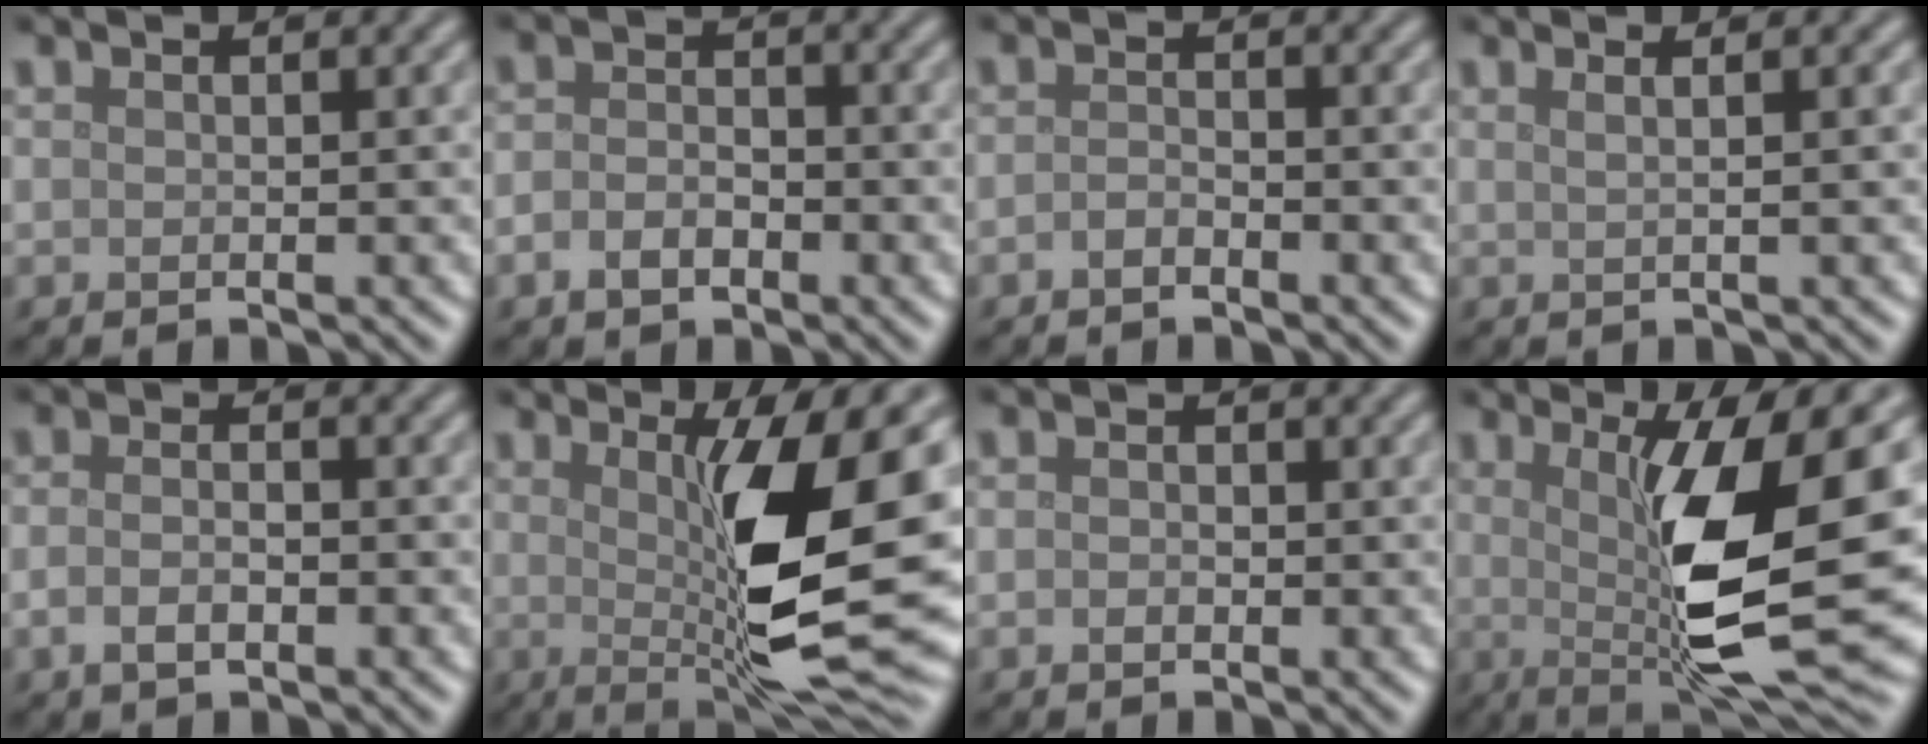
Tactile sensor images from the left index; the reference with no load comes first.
{"total": 2.7, "force": [-1.2, 1.8, 1.6], "torque": [-0.031, -0.001, -0.028]}
{"total": 1.1, "force": [-0.8, 0.5, 0.7], "torque": [-0.016, 0.002, -0.018]}
{"total": 3.3, "force": [1.3, 1.6, 2.5], "torque": [-0.013, 0.019, -0.016]}
{"total": 2.6, "force": [-0.8, 1.3, 2.1], "torque": [-0.042, -0.004, -0.017]}
{"total": 13.0, "force": [0.8, 3.1, 12.6], "torque": [-0.178, -0.008, 0.017]}
{"total": 1.2, "force": [-0.3, 0.9, 0.7], "torque": [-0.012, -0.001, -0.007]}
{"total": 12.5, "force": [0.6, 2.9, 12.1], "torque": [-0.182, -0.007, 0.012]}